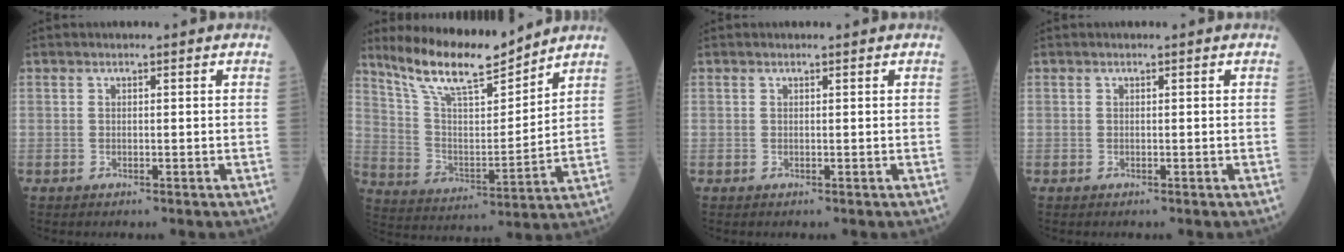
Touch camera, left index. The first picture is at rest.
{"total": 13.9, "force": [12.2, 2.0, 6.5], "torque": [-0.124, -0.003, 0.225]}
{"total": 0.0}
{"total": 0.0}